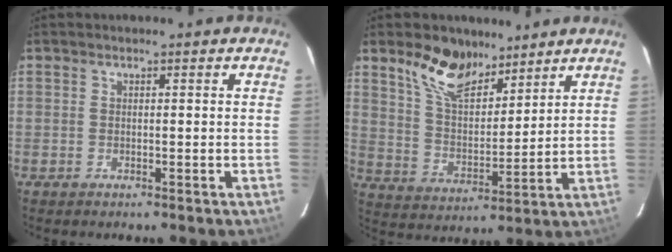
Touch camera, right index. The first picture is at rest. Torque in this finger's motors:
{"motor_torque": [0.58, 0.58, 0.26, 0.08]}